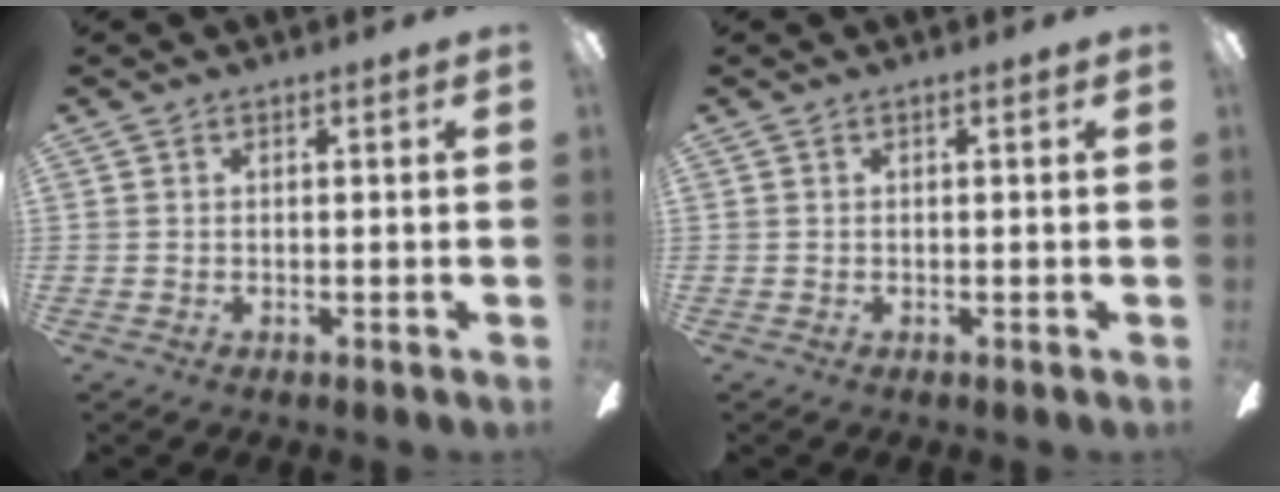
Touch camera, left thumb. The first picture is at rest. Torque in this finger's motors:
{"motor_torque": [-0.10, 0.10, -0.12, 0.18, 0.00]}